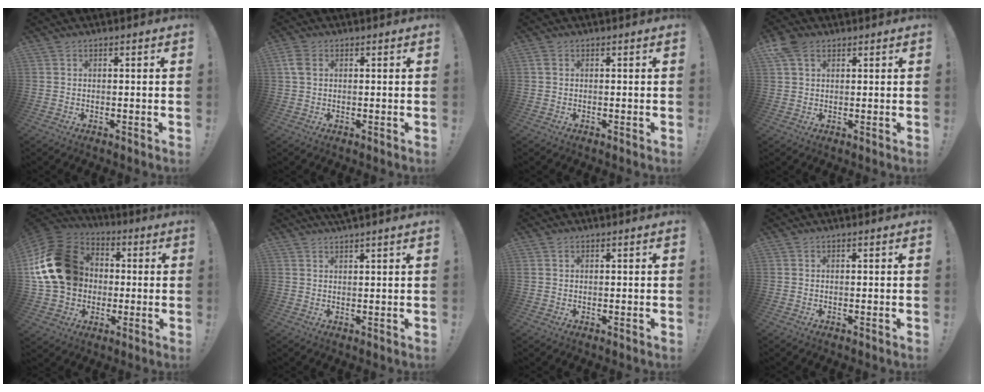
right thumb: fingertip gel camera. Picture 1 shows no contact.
{"total": 4.1, "force": [1.4, 2.6, 2.8], "torque": [-0.057, 0.001, 0.026]}
{"total": 1.0, "force": [0.2, 0.7, 0.7], "torque": [-0.009, 0.000, 0.003]}
{"total": 6.3, "force": [3.1, 4.2, 3.5], "torque": [-0.058, -0.004, 0.061]}
{"total": 21.3, "force": [2.2, 17.2, 12.3], "torque": [-0.208, 0.013, 0.061]}
{"total": 2.7, "force": [2.4, -0.6, 1.2], "torque": [-0.021, -0.013, 0.041]}
{"total": 0.8, "force": [0.5, 0.5, 0.4], "torque": [-0.008, 0.001, 0.010]}
{"total": 0.0}